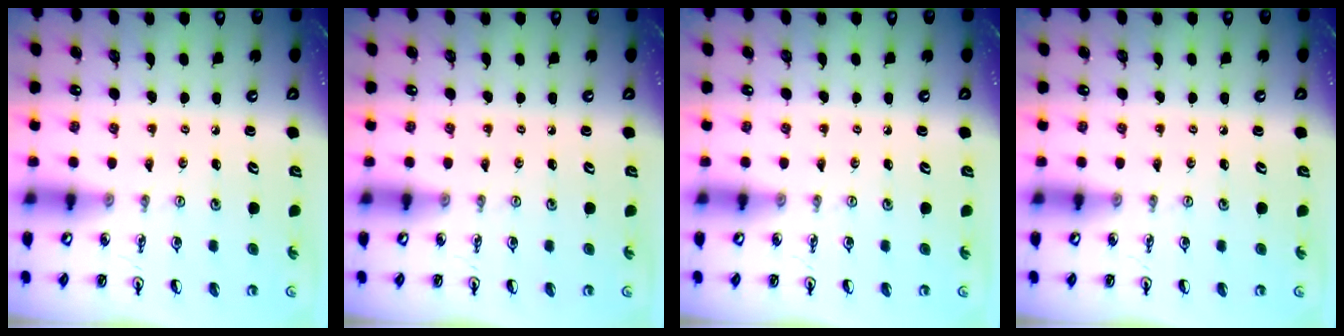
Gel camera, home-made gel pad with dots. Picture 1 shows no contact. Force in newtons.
{"total": 0.0}
{"total": 0.0}
{"total": 0.0}